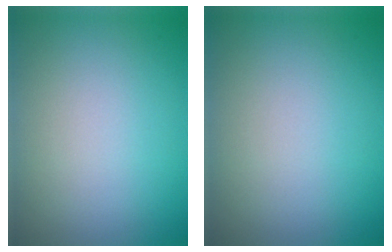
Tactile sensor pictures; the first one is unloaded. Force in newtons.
{"total": 0.0}